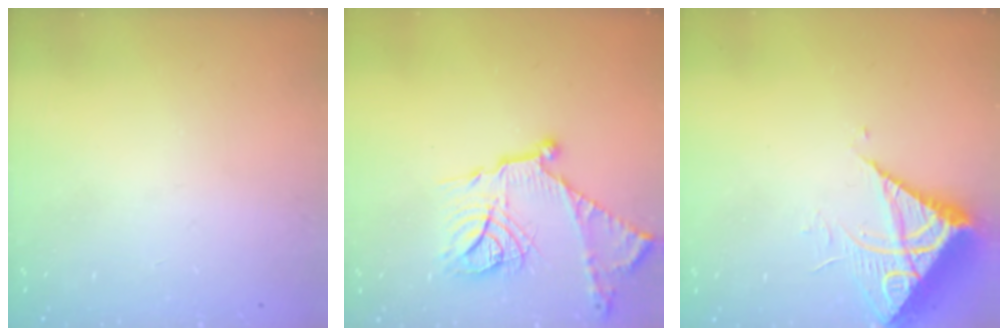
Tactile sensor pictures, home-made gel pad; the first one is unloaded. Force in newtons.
{"total": 19.7, "press": 19.6, "slide": 1.7}
{"total": 7.8, "press": 7.8, "slide": 0.8}